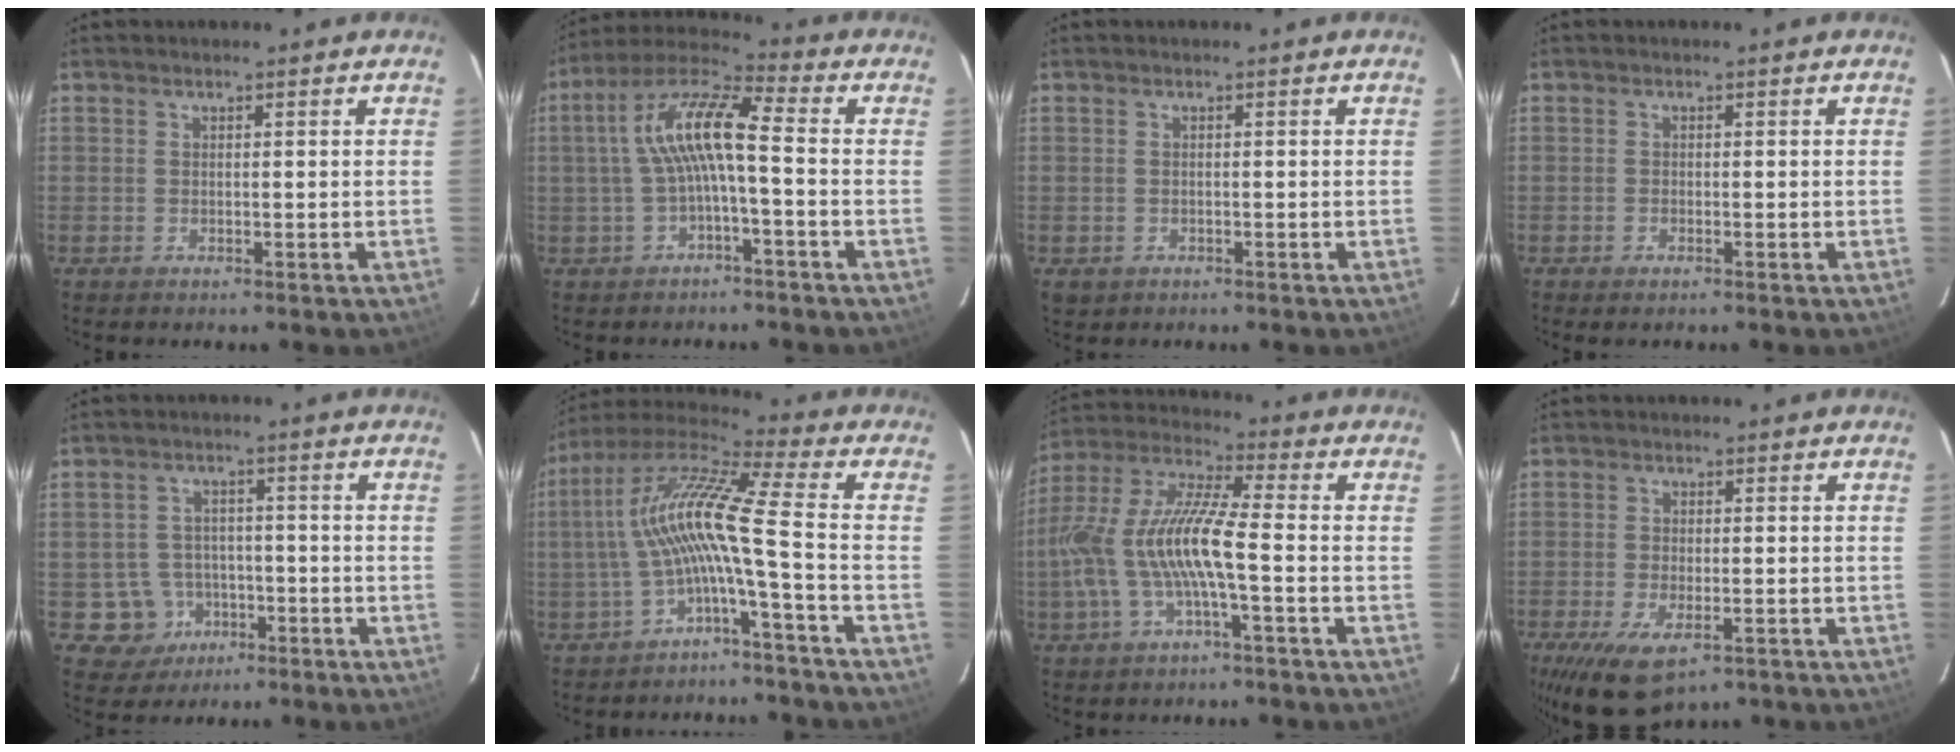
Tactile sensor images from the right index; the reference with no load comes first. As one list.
[{"total": 10.2, "force": [-0.8, 2.0, 10.0], "torque": [-0.209, 0.026, -0.018]}, {"total": 1.7, "force": [-0.4, 1.5, 0.7], "torque": [-0.017, 0.000, 0.001]}, {"total": 0.7, "force": [-0.6, 0.3, 0.4], "torque": [-0.008, -0.001, -0.012]}, {"total": 6.4, "force": [-2.8, 5.8, 0.4], "torque": [-0.025, 0.027, -0.033]}, {"total": 11.9, "force": [-2.8, -0.8, 11.5], "torque": [-0.223, 0.013, -0.057]}, {"total": 13.8, "force": [-2.9, 2.4, 13.3], "torque": [-0.270, 0.002, -0.054]}, {"total": 10.0, "force": [-5.6, 4.4, 7.1], "torque": [-0.157, -0.035, -0.092]}]